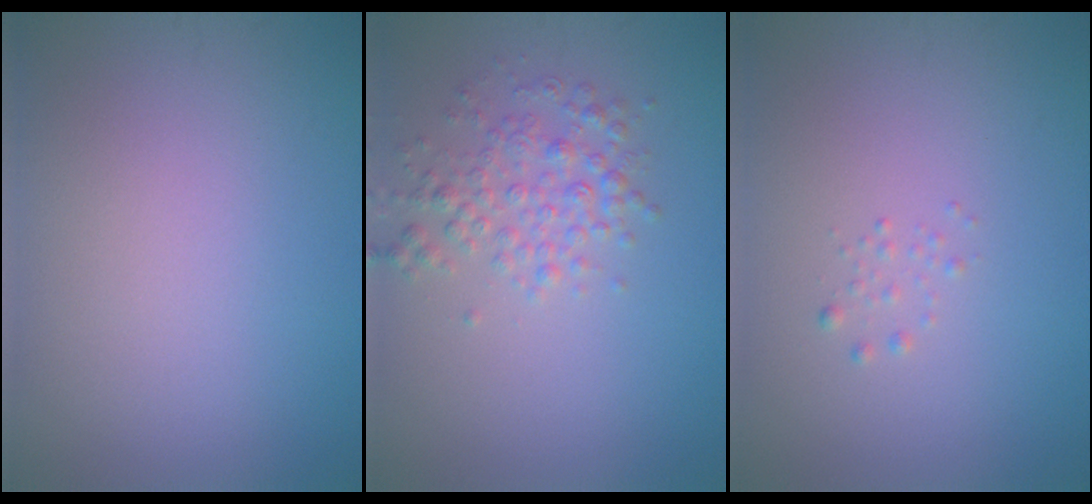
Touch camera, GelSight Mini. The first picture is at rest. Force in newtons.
{"total": 2.8, "press": 2.8, "slide": 0.0}
{"total": 0.6, "press": 0.6, "slide": 0.0}